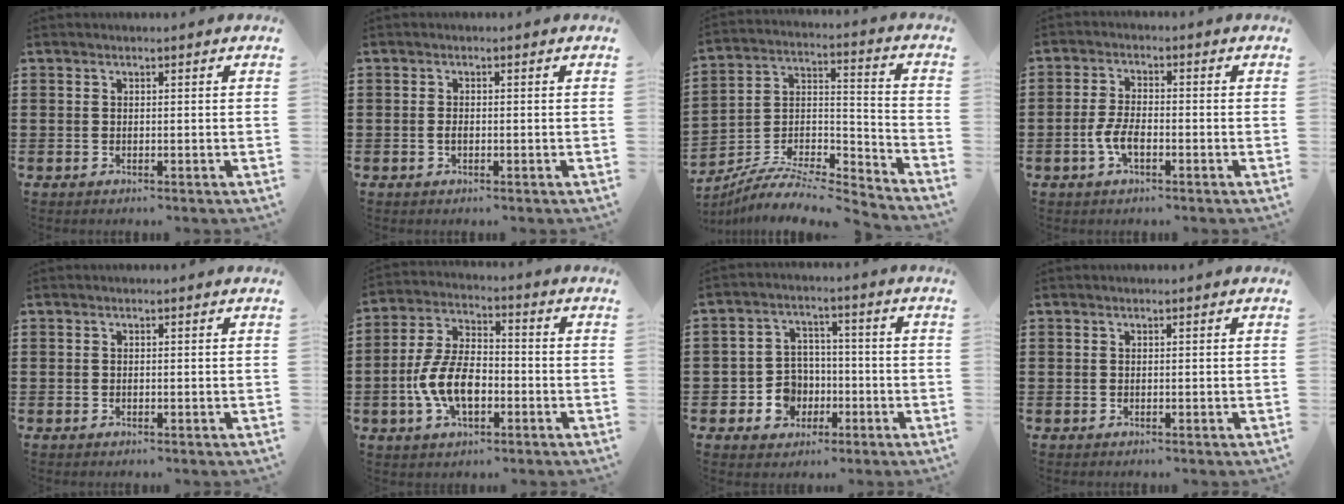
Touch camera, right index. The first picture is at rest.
{"total": 1.1, "force": [-0.3, 0.6, 1.0], "torque": [-0.020, -0.001, -0.005]}
{"total": 6.9, "force": [-6.2, 1.9, 2.3], "torque": [-0.050, -0.003, -0.126]}
{"total": 4.3, "force": [-1.5, 1.9, 3.5], "torque": [-0.082, -0.001, -0.033]}
{"total": 0.0}
{"total": 9.2, "force": [-2.7, 4.7, 7.4], "torque": [-0.174, -0.001, -0.056]}
{"total": 6.7, "force": [-2.1, 5.9, 2.4], "torque": [-0.071, 0.014, -0.036]}
{"total": 0.0}